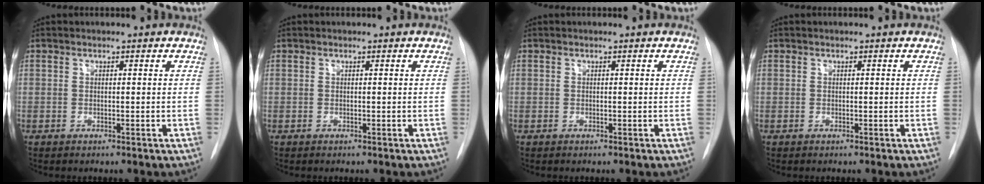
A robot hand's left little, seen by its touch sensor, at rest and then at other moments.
{"total": 0.0}
{"total": 0.0}
{"total": 0.0}